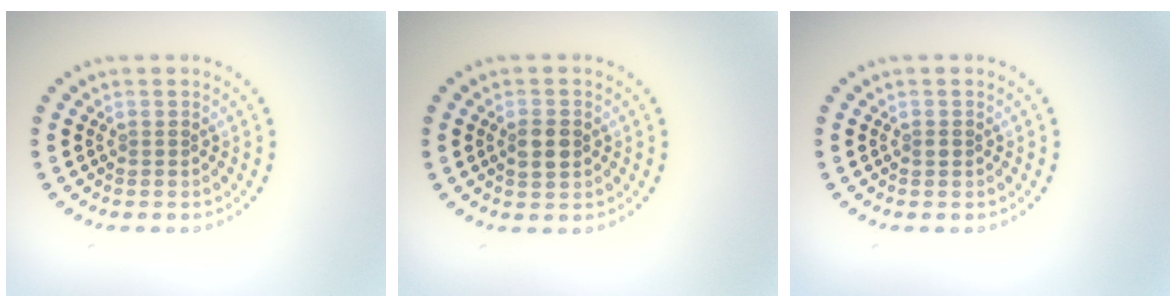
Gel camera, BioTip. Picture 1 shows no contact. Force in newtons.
{"total": 2.2, "press": 2.2, "slide": 0.1}
{"total": 0.6, "press": 0.6, "slide": 0.1}